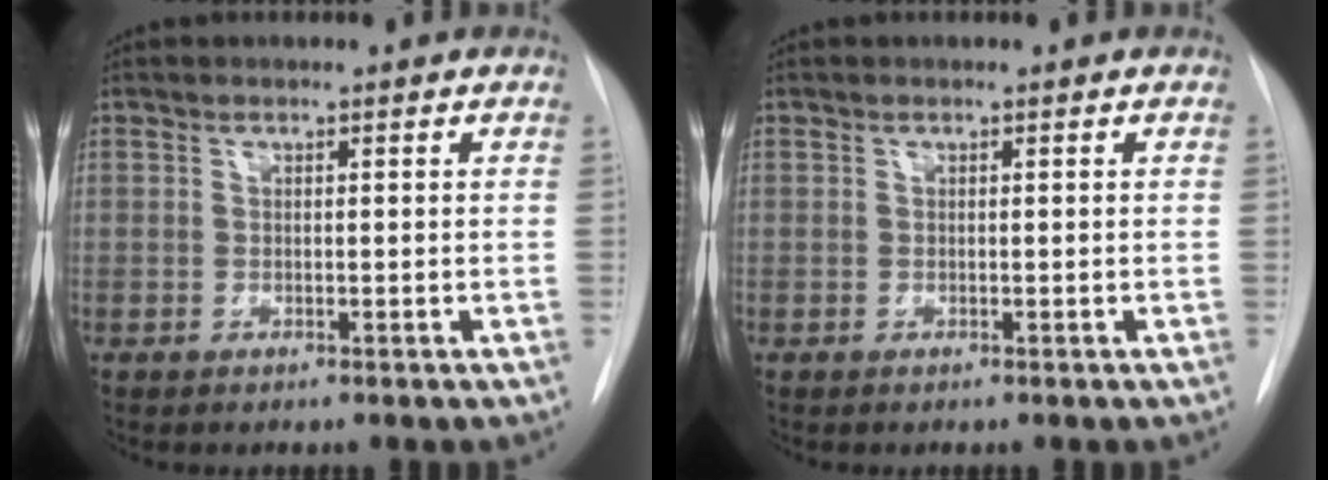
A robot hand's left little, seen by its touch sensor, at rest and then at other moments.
{"total": 0.0}